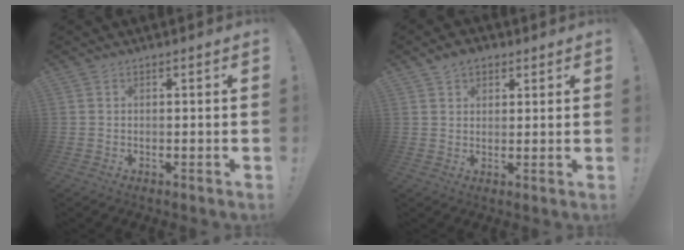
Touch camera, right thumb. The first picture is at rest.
{"total": 4.4, "force": [2.7, 3.1, 1.5], "torque": [-0.014, -0.009, 0.048]}